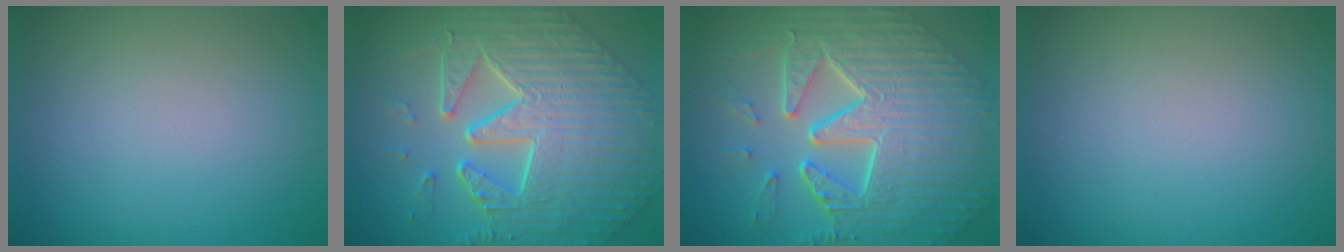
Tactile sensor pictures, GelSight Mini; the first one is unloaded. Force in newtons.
{"total": 10.1, "press": 7.5, "slide": 6.8}
{"total": 11.0, "press": 7.4, "slide": 8.1}
{"total": 0.0}